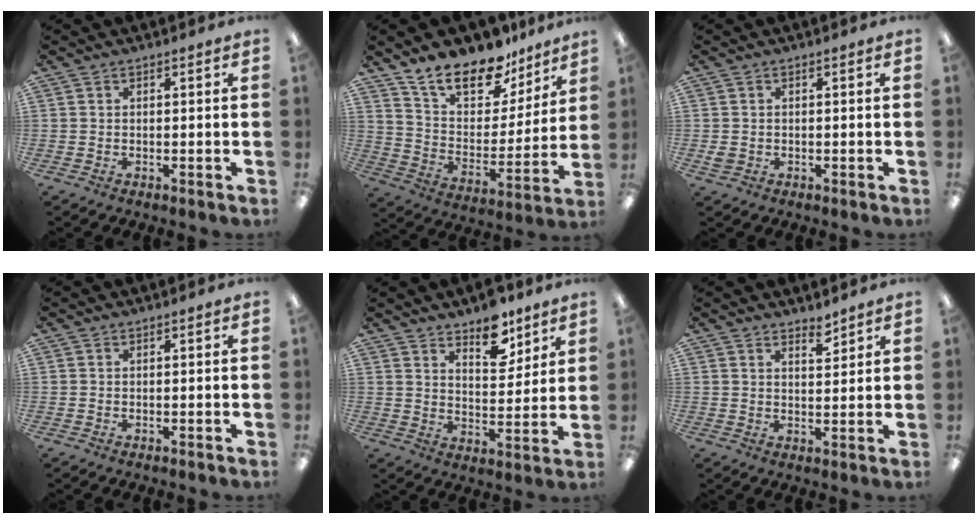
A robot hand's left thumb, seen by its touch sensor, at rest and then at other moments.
{"total": 17.0, "force": [14.0, 7.3, 6.4], "torque": [-0.117, -0.101, 0.249]}
{"total": 1.5, "force": [-0.1, 1.3, 0.8], "torque": [-0.014, 0.005, -0.002]}
{"total": 0.0}
{"total": 9.6, "force": [7.4, 4.4, 4.2], "torque": [-0.043, -0.047, 0.126]}
{"total": 3.5, "force": [3.2, 1.0, 1.0], "torque": [-0.001, -0.026, 0.055]}